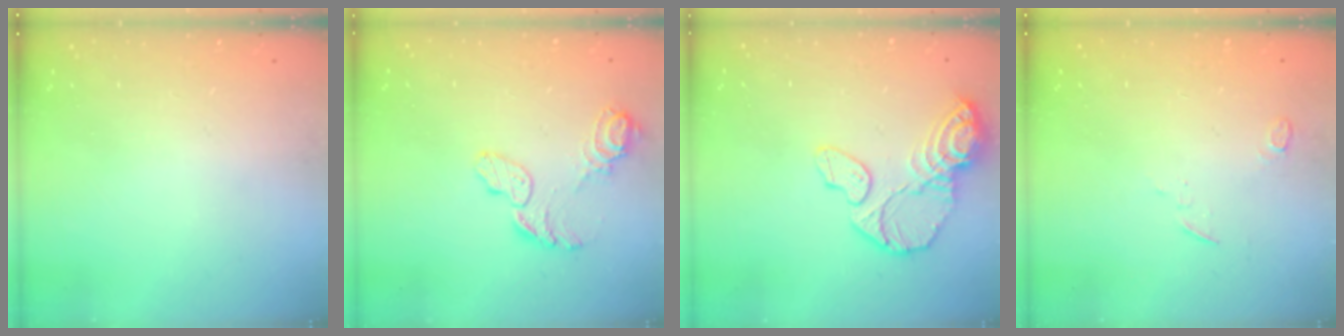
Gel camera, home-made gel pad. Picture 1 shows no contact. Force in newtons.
{"total": 9.3, "press": 9.3, "slide": 0.9}
{"total": 13.3, "press": 13.2, "slide": 1.8}
{"total": 3.7, "press": 3.6, "slide": 0.8}